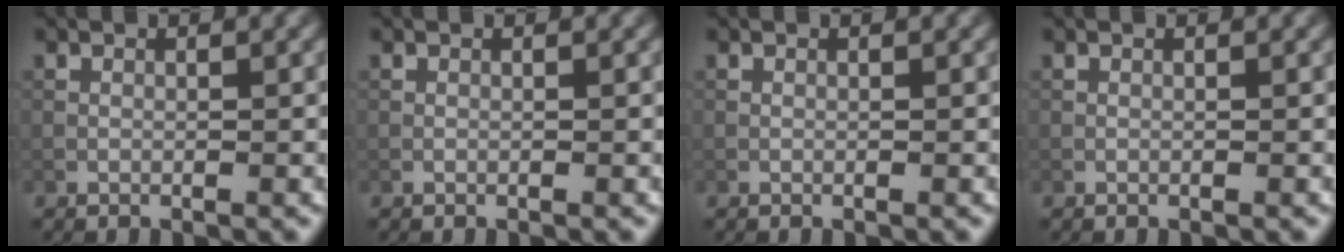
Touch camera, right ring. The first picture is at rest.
{"total": 0.0}
{"total": 0.0}
{"total": 0.0}